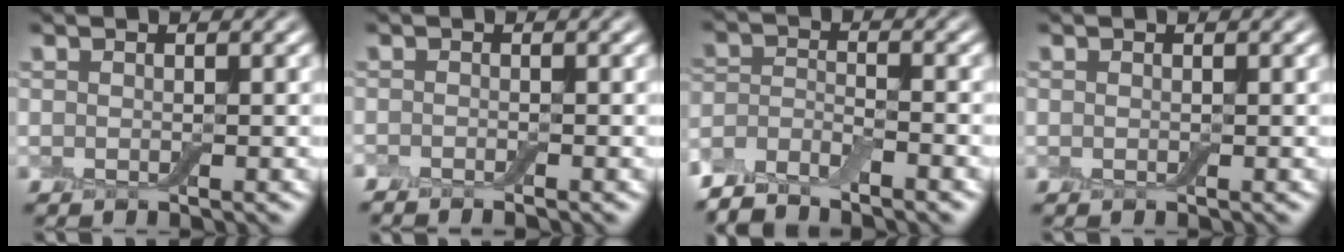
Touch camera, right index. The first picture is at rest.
{"total": 1.1, "force": [-1.1, -0.2, 0.2], "torque": [-0.004, -0.005, -0.022]}
{"total": 4.4, "force": [-4.0, 1.0, 1.5], "torque": [-0.029, 0.000, -0.084]}
{"total": 0.0}